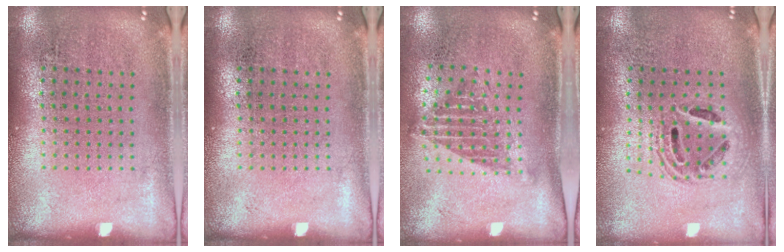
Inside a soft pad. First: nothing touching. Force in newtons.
{"total": 0.0}
{"total": 1.3, "press": 1.0, "slide": 0.9}
{"total": 1.6, "press": 1.4, "slide": 0.8}